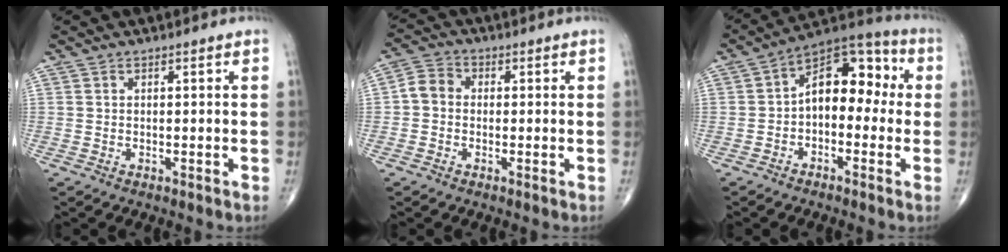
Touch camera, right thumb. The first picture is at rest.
{"total": 4.5, "force": [-0.3, 3.8, 2.4], "torque": [-0.033, 0.015, -0.016]}
{"total": 12.3, "force": [0.0, 7.7, 9.6], "torque": [-0.107, 0.044, -0.020]}